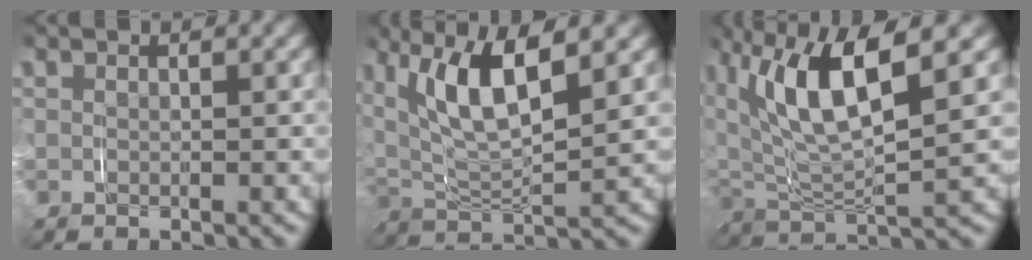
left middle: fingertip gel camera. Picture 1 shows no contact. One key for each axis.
{"total": 7.3, "fx": 2.4, "fy": 3.9, "fz": 5.6, "tx": -0.125, "ty": 0.008, "tz": 0.036}
{"total": 7.8, "fx": 2.1, "fy": 3.7, "fz": 6.5, "tx": -0.136, "ty": 0.002, "tz": 0.036}